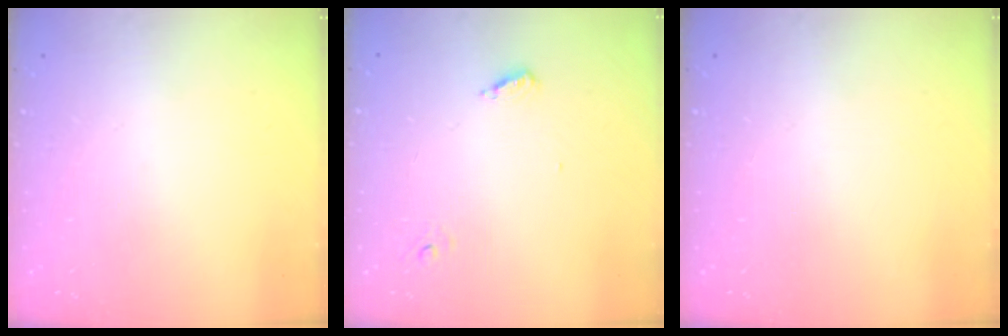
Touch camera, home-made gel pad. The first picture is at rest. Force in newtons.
{"total": 4.6, "press": 4.6, "slide": 0.4}
{"total": 0.0}